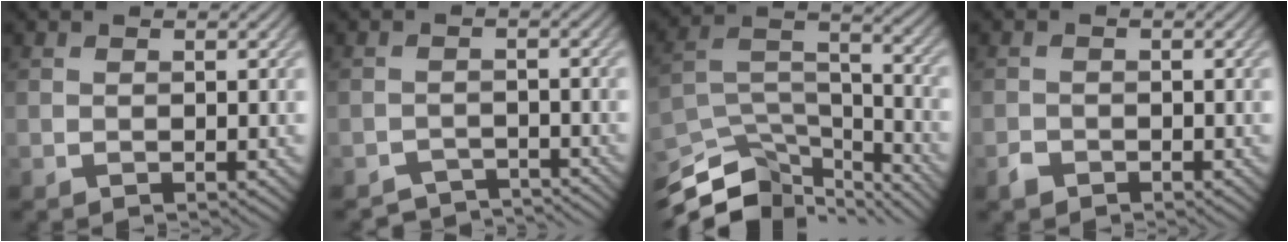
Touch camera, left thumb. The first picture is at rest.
{"total": 3.4, "force": [-3.4, 0.4, 0.2], "torque": [-0.003, -0.002, -0.053]}
{"total": 12.5, "force": [-10.2, 4.5, 5.6], "torque": [-0.140, -0.008, -0.162]}
{"total": 1.1, "force": [-0.9, 0.5, 0.2], "torque": [-0.004, 0.001, -0.023]}